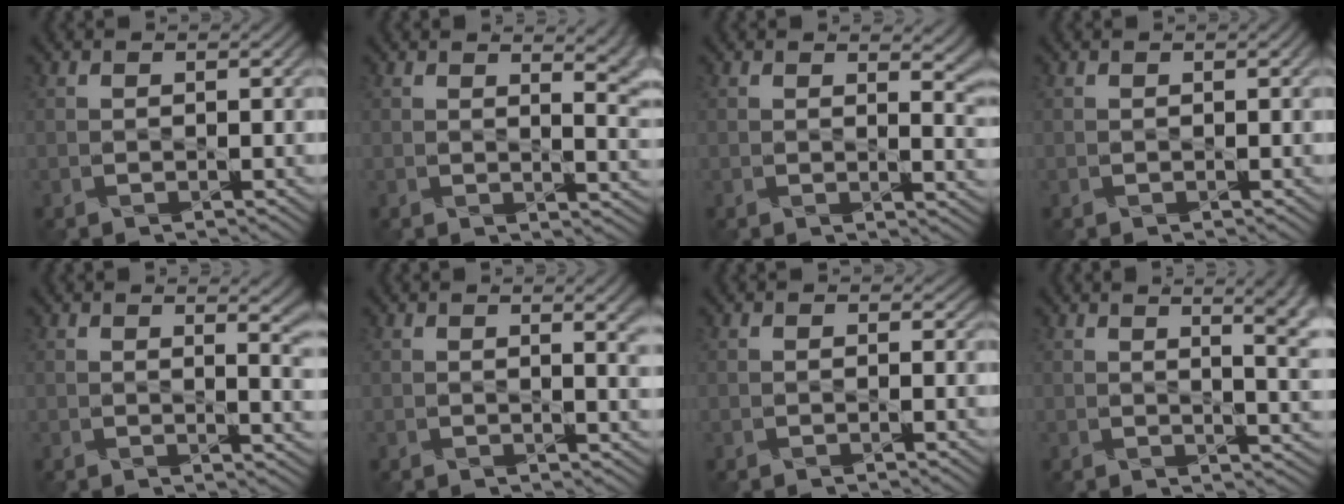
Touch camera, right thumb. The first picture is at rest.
{"total": 6.9, "force": [3.5, 2.6, 5.3], "torque": [-0.045, 0.007, 0.045]}
{"total": 4.4, "force": [2.4, 1.6, 3.3], "torque": [-0.039, -0.004, 0.041]}
{"total": 0.0}
{"total": 5.7, "force": [2.2, 2.1, 4.8], "torque": [-0.046, 0.001, 0.031]}
{"total": 3.6, "force": [1.2, 0.9, 3.2], "torque": [-0.042, 0.003, 0.019]}
{"total": 0.0}
{"total": 9.4, "force": [3.6, 3.7, 7.8], "torque": [-0.070, 0.039, 0.031]}